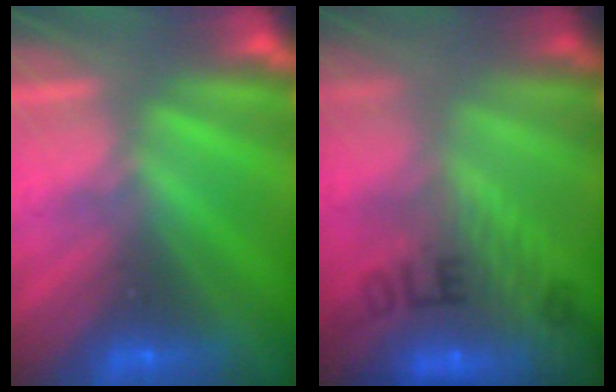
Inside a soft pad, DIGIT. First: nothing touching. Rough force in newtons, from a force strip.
{"total": 7.7}